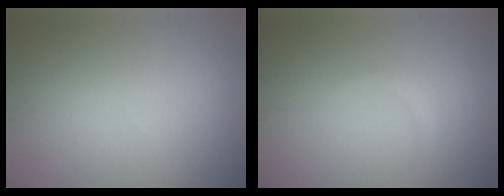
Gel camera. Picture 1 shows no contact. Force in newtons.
{"total": 0.7, "press": 0.7, "slide": 0.1}